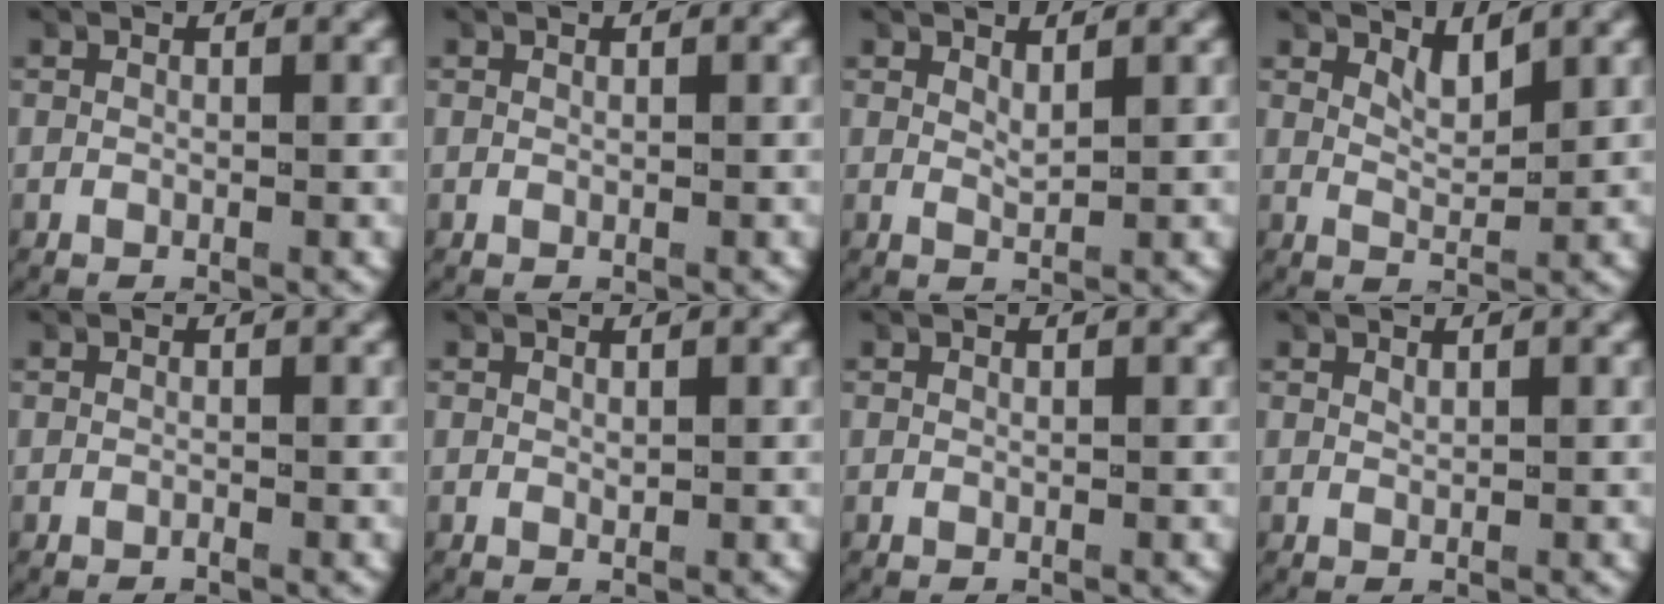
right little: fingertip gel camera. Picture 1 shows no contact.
{"total": 0.0}
{"total": 1.5, "force": [1.2, 0.5, 0.8], "torque": [-0.021, -0.004, 0.025]}
{"total": 2.3, "force": [1.9, 0.6, 1.2], "torque": [-0.030, -0.011, 0.039]}
{"total": 0.0}
{"total": 0.5, "force": [0.3, 0.3, 0.3], "torque": [-0.009, -0.002, 0.008]}
{"total": 0.0}
{"total": 0.8, "force": [0.6, 0.4, 0.3], "torque": [-0.009, -0.002, 0.015]}